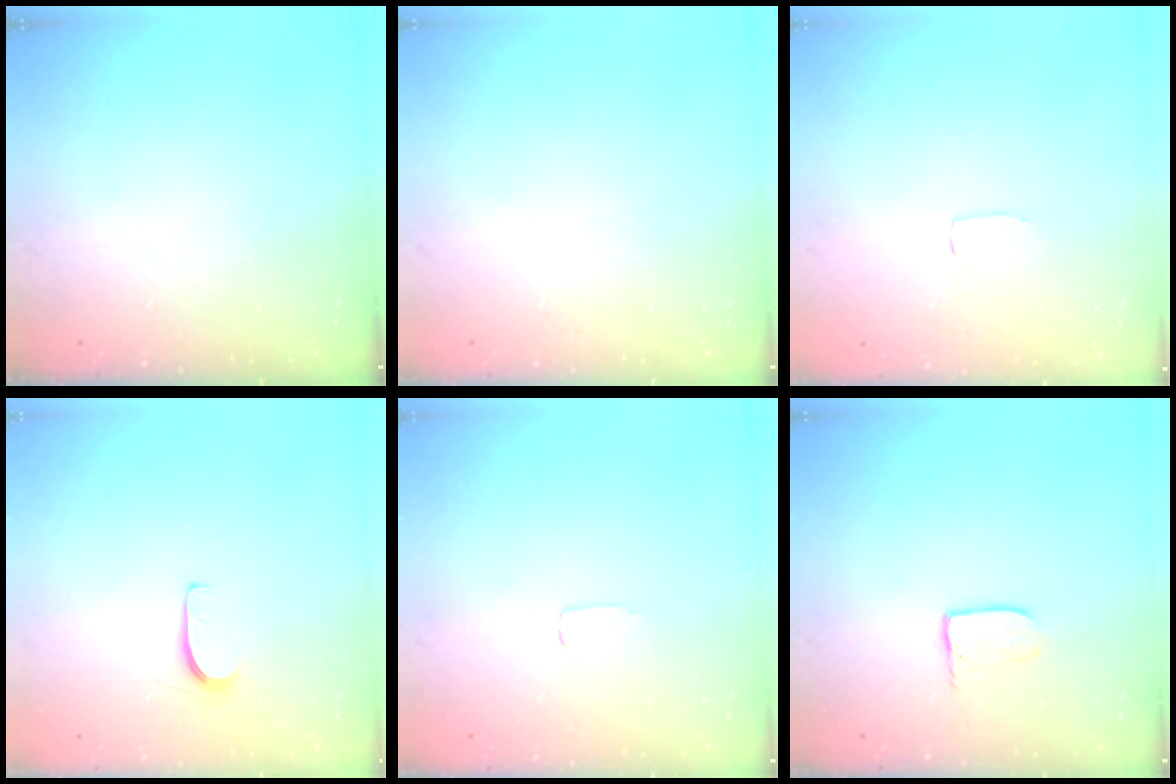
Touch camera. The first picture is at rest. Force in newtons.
{"total": 0.0}
{"total": 1.7, "press": 1.7, "slide": 0.1}
{"total": 5.1, "press": 5.1, "slide": 0.6}
{"total": 2.6, "press": 2.6, "slide": 0.2}
{"total": 4.0, "press": 4.0, "slide": 0.4}